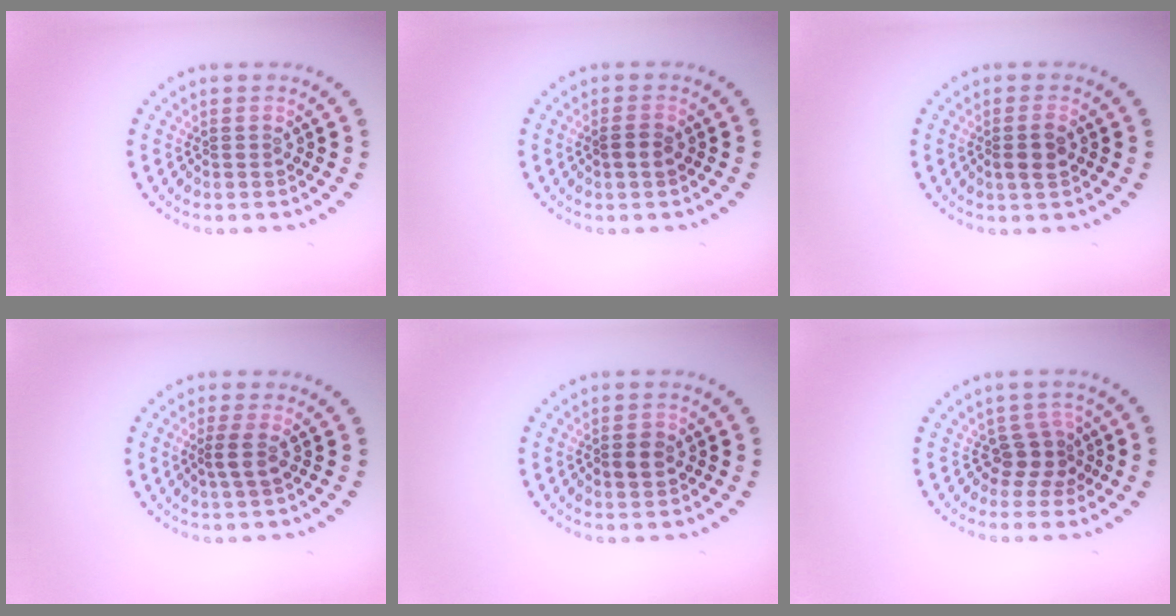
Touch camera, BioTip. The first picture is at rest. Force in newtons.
{"total": 1.3, "press": 1.2, "slide": 0.4}
{"total": 1.8, "press": 1.7, "slide": 0.5}
{"total": 1.5, "press": 1.1, "slide": 1.0}
{"total": 1.6, "press": 1.6, "slide": 0.2}
{"total": 2.3, "press": 1.6, "slide": 1.7}